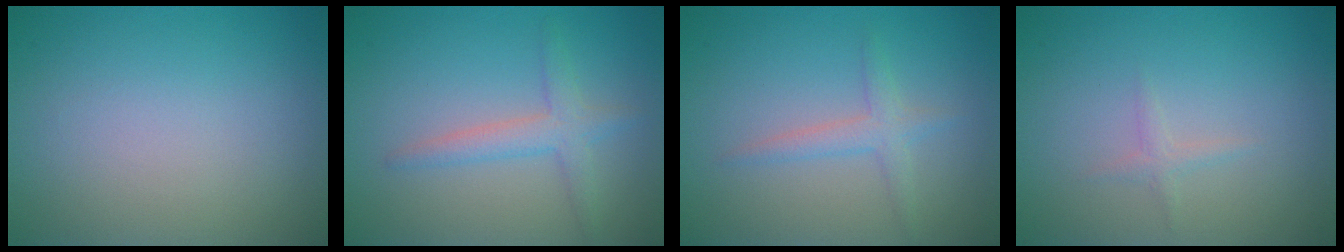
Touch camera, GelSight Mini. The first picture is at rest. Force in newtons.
{"total": 2.5, "press": 2.5, "slide": 0.1}
{"total": 2.0, "press": 2.0, "slide": 0.1}
{"total": 0.8, "press": 0.8, "slide": 0.1}